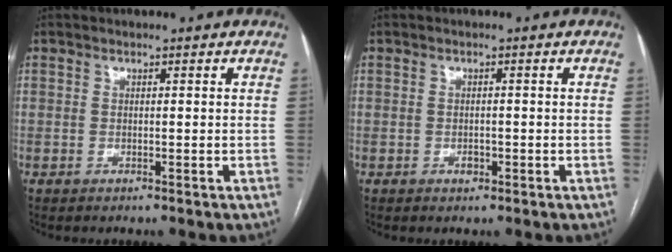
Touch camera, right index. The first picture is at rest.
{"total": 1.3, "force": [-0.5, 0.9, 0.8], "torque": [-0.013, 0.002, -0.005]}